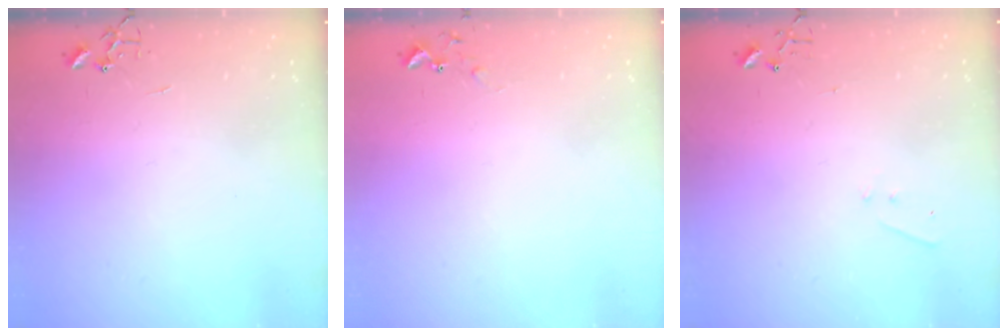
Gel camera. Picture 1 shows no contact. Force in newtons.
{"total": 5.0, "press": 5.0, "slide": 0.5}
{"total": 4.2, "press": 4.1, "slide": 0.6}